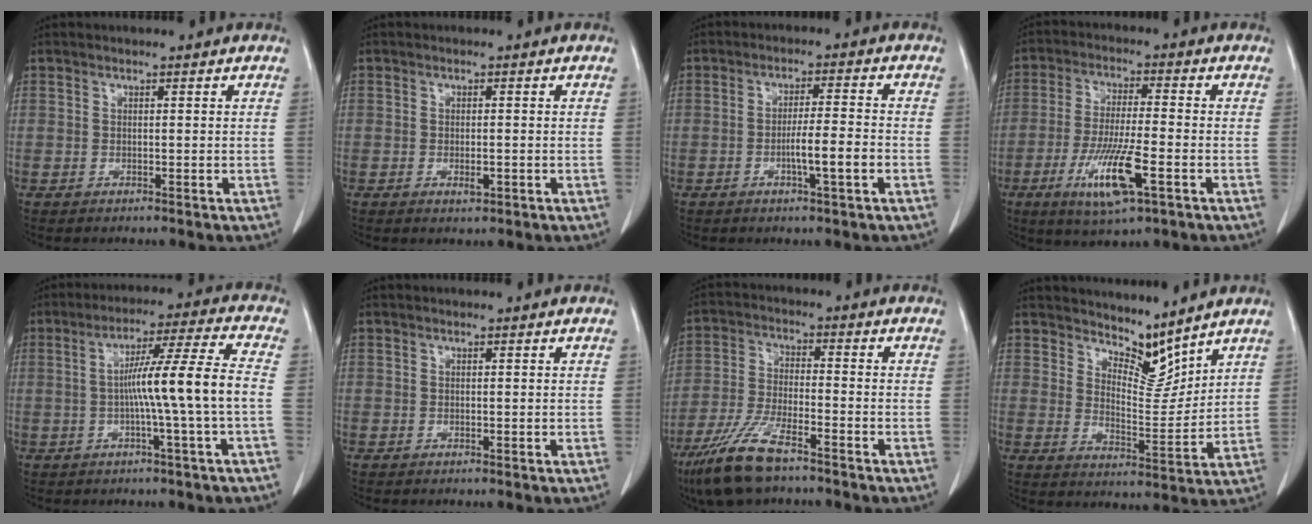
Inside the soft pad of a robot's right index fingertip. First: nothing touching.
{"total": 1.7, "force": [-0.6, 0.7, 1.4], "torque": [-0.024, -0.001, -0.005]}
{"total": 5.6, "force": [-1.9, 0.0, 5.3], "torque": [-0.090, -0.001, -0.032]}
{"total": 10.9, "force": [-4.4, 1.4, 9.9], "torque": [-0.190, -0.021, -0.076]}
{"total": 10.3, "force": [-1.4, -1.8, 10.1], "torque": [-0.171, 0.013, -0.020]}
{"total": 0.0}
{"total": 10.5, "force": [-7.4, 2.0, 7.1], "torque": [-0.152, -0.023, -0.140]}
{"total": 6.3, "force": [5.9, 1.4, 1.5], "torque": [-0.023, -0.015, 0.112]}